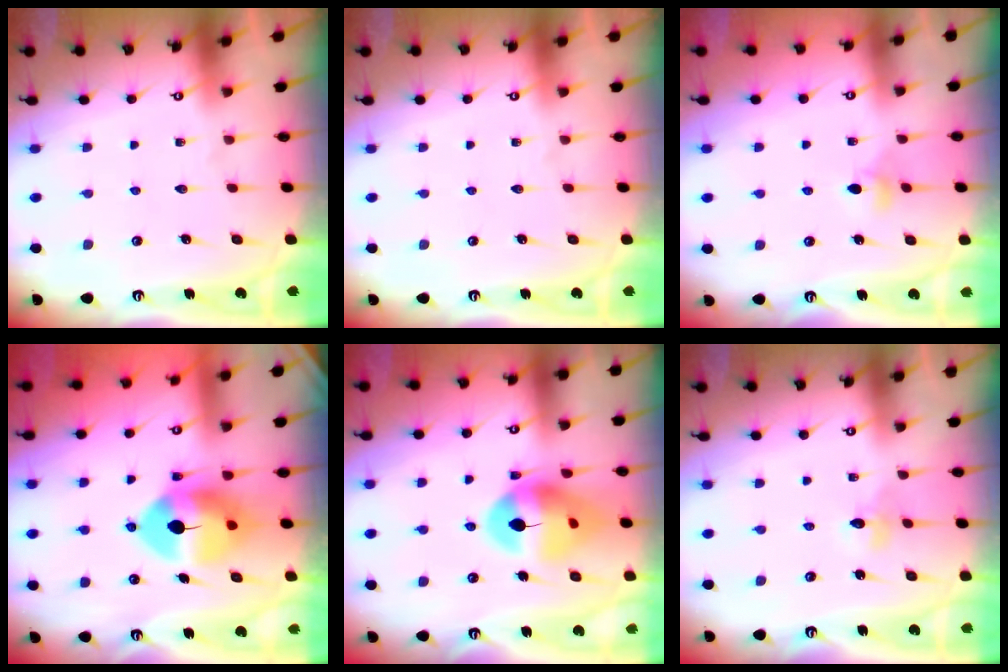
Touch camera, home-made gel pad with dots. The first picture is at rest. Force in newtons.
{"total": 0.0}
{"total": 3.7, "press": 3.6, "slide": 0.7}
{"total": 11.8, "press": 11.6, "slide": 2.0}
{"total": 13.3, "press": 13.2, "slide": 1.6}
{"total": 3.9, "press": 3.8, "slide": 0.4}